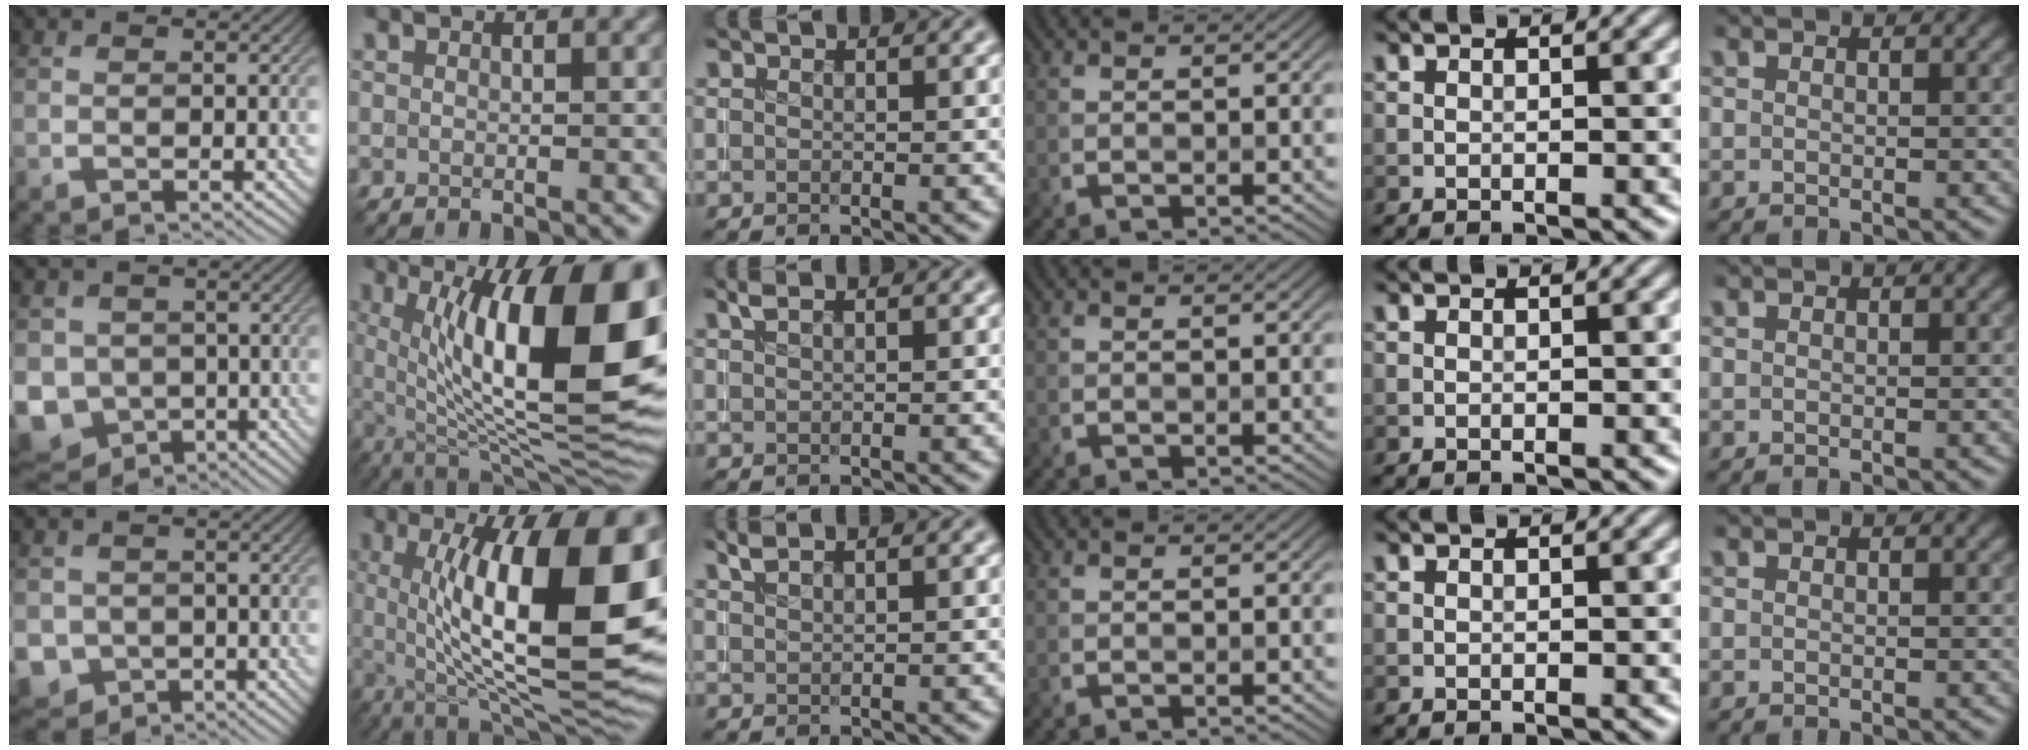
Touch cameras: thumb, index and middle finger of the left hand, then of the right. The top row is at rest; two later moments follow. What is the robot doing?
{"motion": "insert", "object": "coin"}